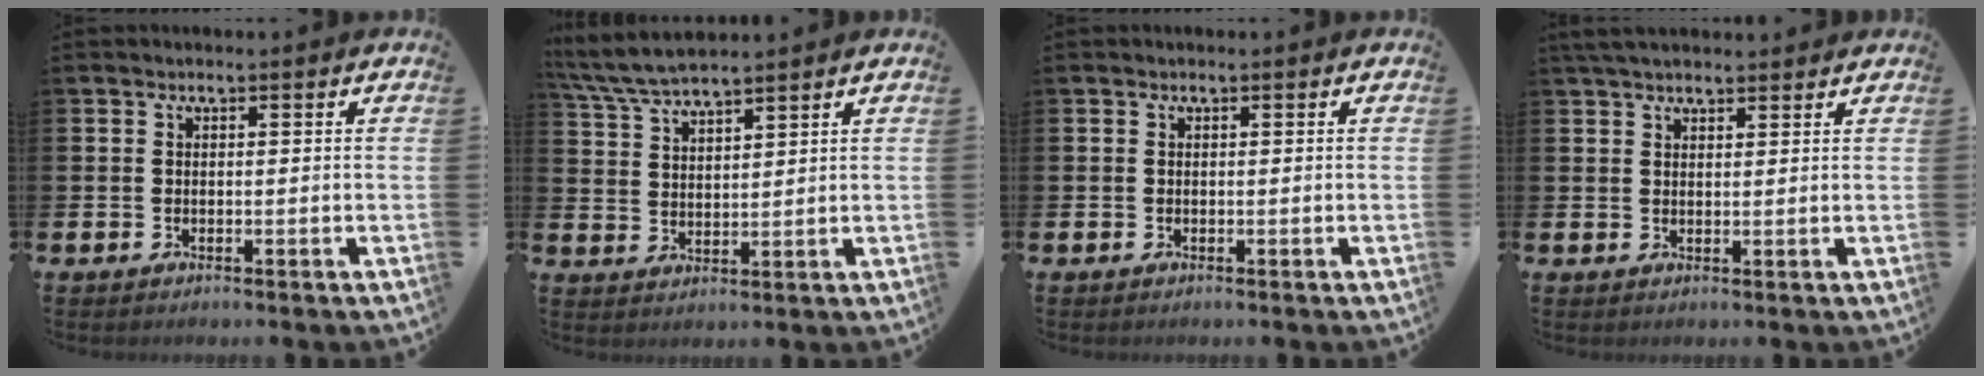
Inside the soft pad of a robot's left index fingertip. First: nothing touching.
{"total": 5.8, "force": [5.5, 0.6, 1.7], "torque": [-0.054, -0.019, 0.100]}
{"total": 0.0}
{"total": 3.3, "force": [3.0, 0.9, 1.2], "torque": [-0.025, -0.005, 0.055]}